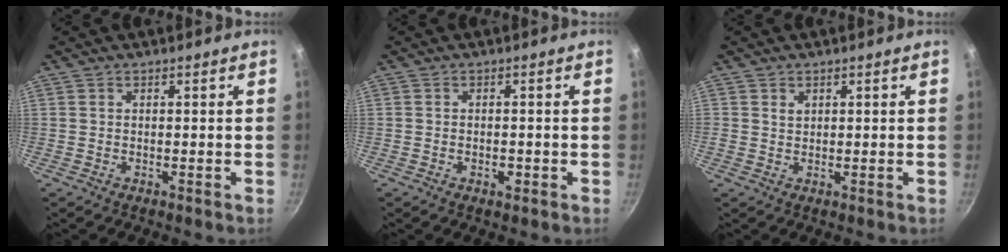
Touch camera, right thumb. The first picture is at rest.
{"total": 1.9, "force": [-0.7, 1.1, 1.3], "torque": [-0.019, 0.004, -0.011]}
{"total": 1.4, "force": [0.6, 1.1, 0.6], "torque": [-0.006, -0.003, 0.010]}